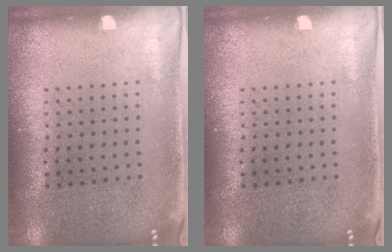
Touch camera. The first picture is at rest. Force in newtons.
{"total": 0.0}